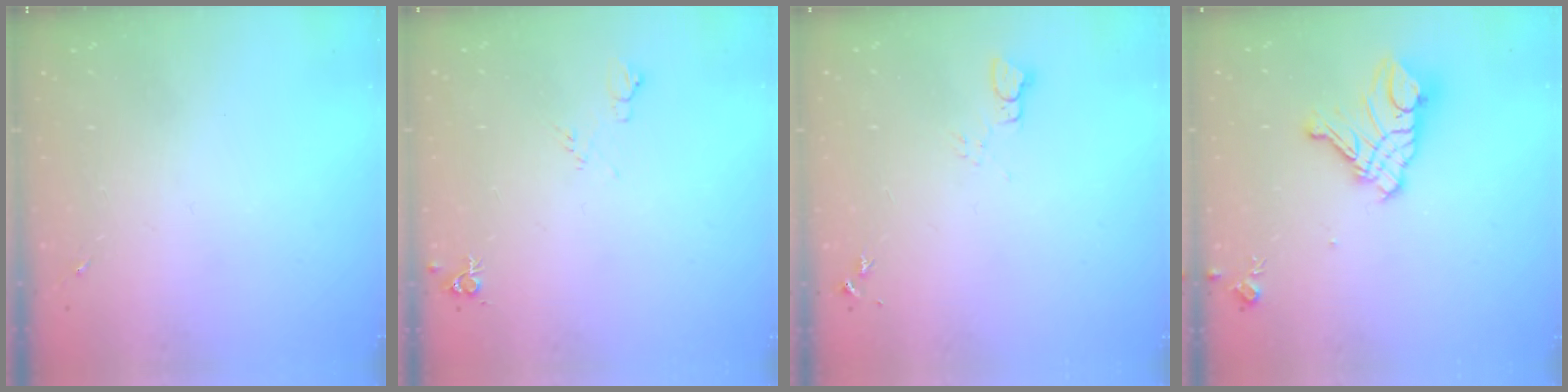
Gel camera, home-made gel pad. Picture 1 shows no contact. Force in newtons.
{"total": 6.5, "press": 6.4, "slide": 1.0}
{"total": 3.5, "press": 3.5, "slide": 0.4}
{"total": 14.3, "press": 14.2, "slide": 1.6}